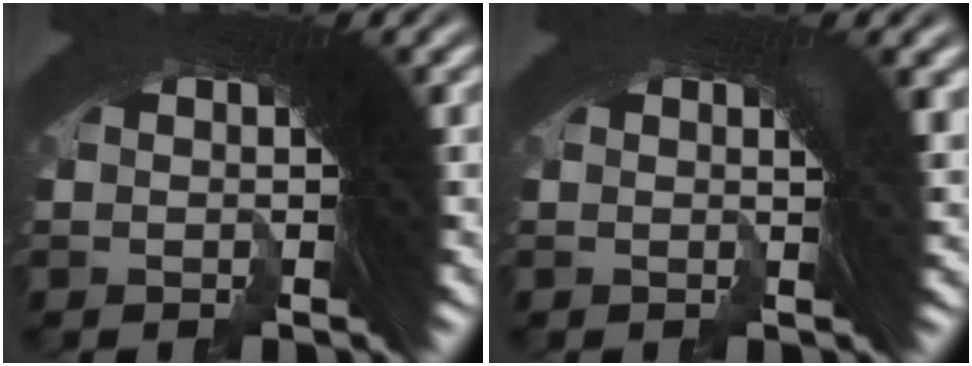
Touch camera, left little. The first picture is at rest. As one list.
[{"total": 0.9, "force": [0.2, -0.1, 0.9], "torque": [-0.018, 0.000, 0.004]}]